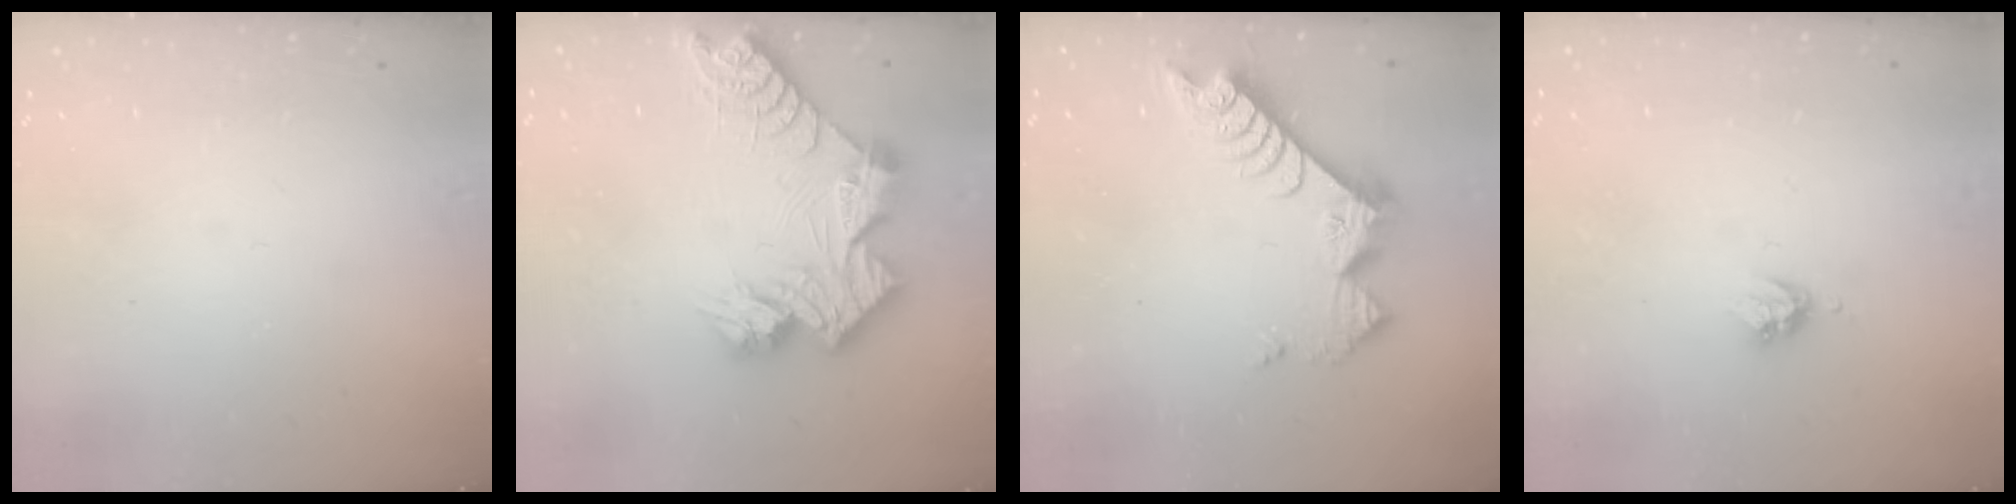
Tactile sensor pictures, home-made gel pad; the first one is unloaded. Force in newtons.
{"total": 13.4, "press": 13.4, "slide": 1.1}
{"total": 9.4, "press": 9.4, "slide": 0.7}
{"total": 3.2, "press": 3.2, "slide": 0.3}